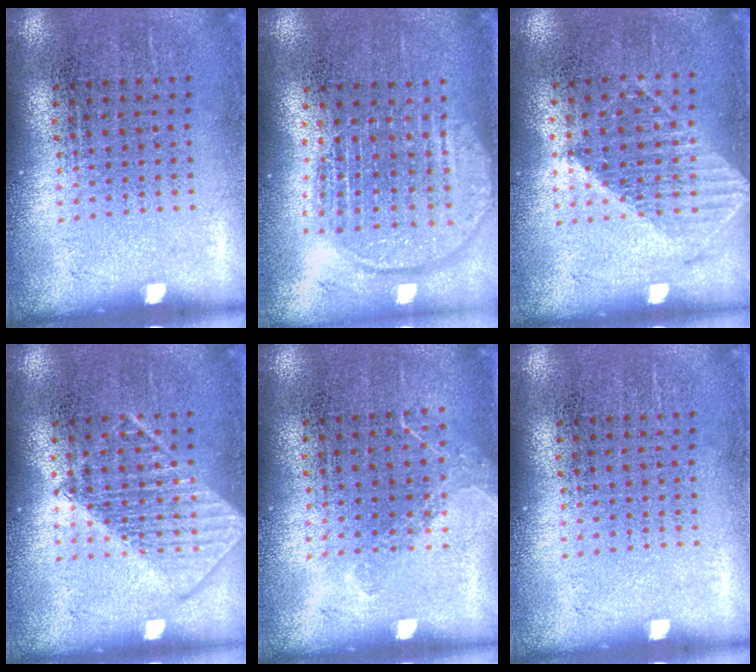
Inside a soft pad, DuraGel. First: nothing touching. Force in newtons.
{"total": 1.9, "press": 1.6, "slide": 0.9}
{"total": 1.2, "press": 1.1, "slide": 0.3}
{"total": 2.5, "press": 2.5, "slide": 0.4}
{"total": 0.9, "press": 0.7, "slide": 0.6}
{"total": 0.0}